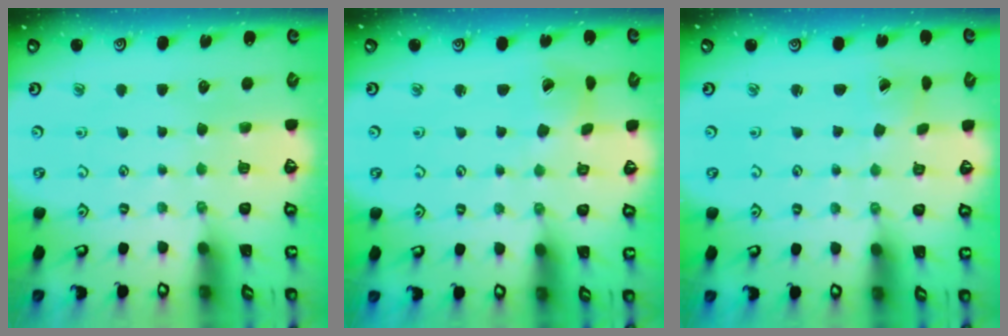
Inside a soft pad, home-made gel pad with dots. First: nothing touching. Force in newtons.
{"total": 2.3, "press": 2.3, "slide": 0.3}
{"total": 1.4, "press": 1.4, "slide": 0.3}